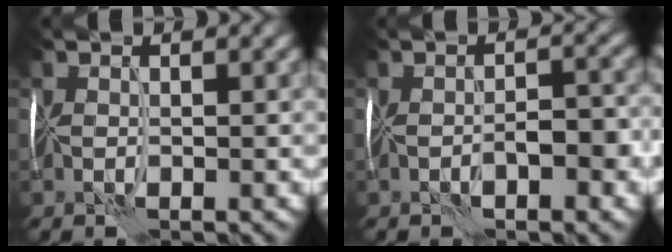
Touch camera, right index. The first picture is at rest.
{"total": 2.8, "force": [-1.2, 1.2, 2.2], "torque": [-0.029, 0.006, -0.013]}